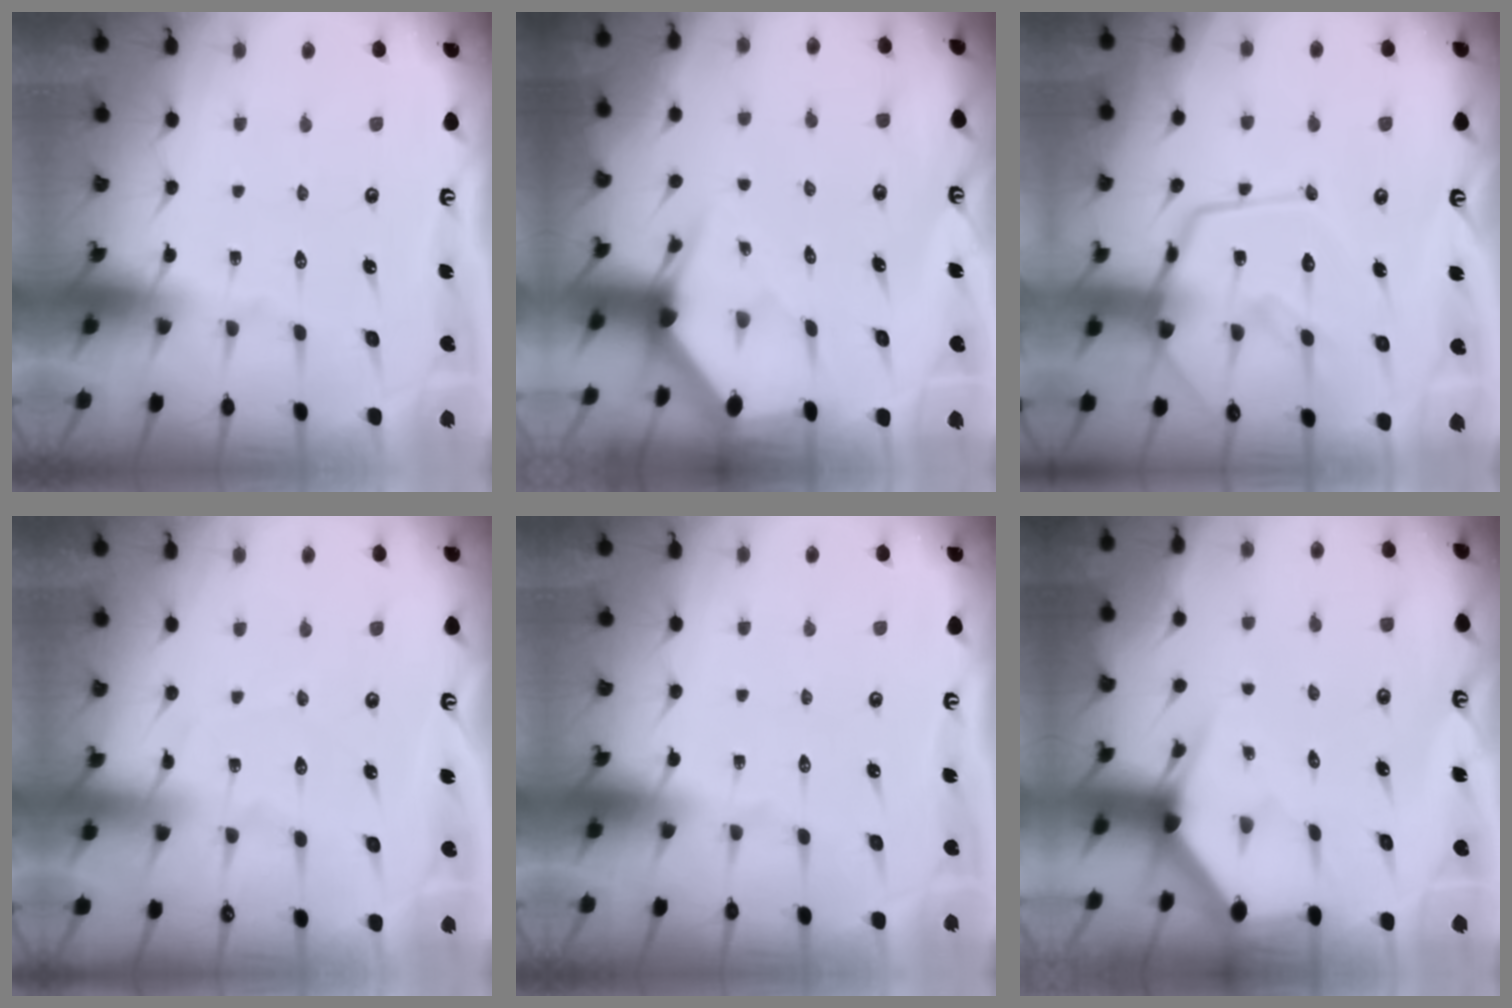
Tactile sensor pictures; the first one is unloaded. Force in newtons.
{"total": 3.0, "press": 3.0, "slide": 0.1}
{"total": 18.4, "press": 18.3, "slide": 1.7}
{"total": 2.6, "press": 2.5, "slide": 0.3}
{"total": 0.0}
{"total": 2.8, "press": 2.8, "slide": 0.0}